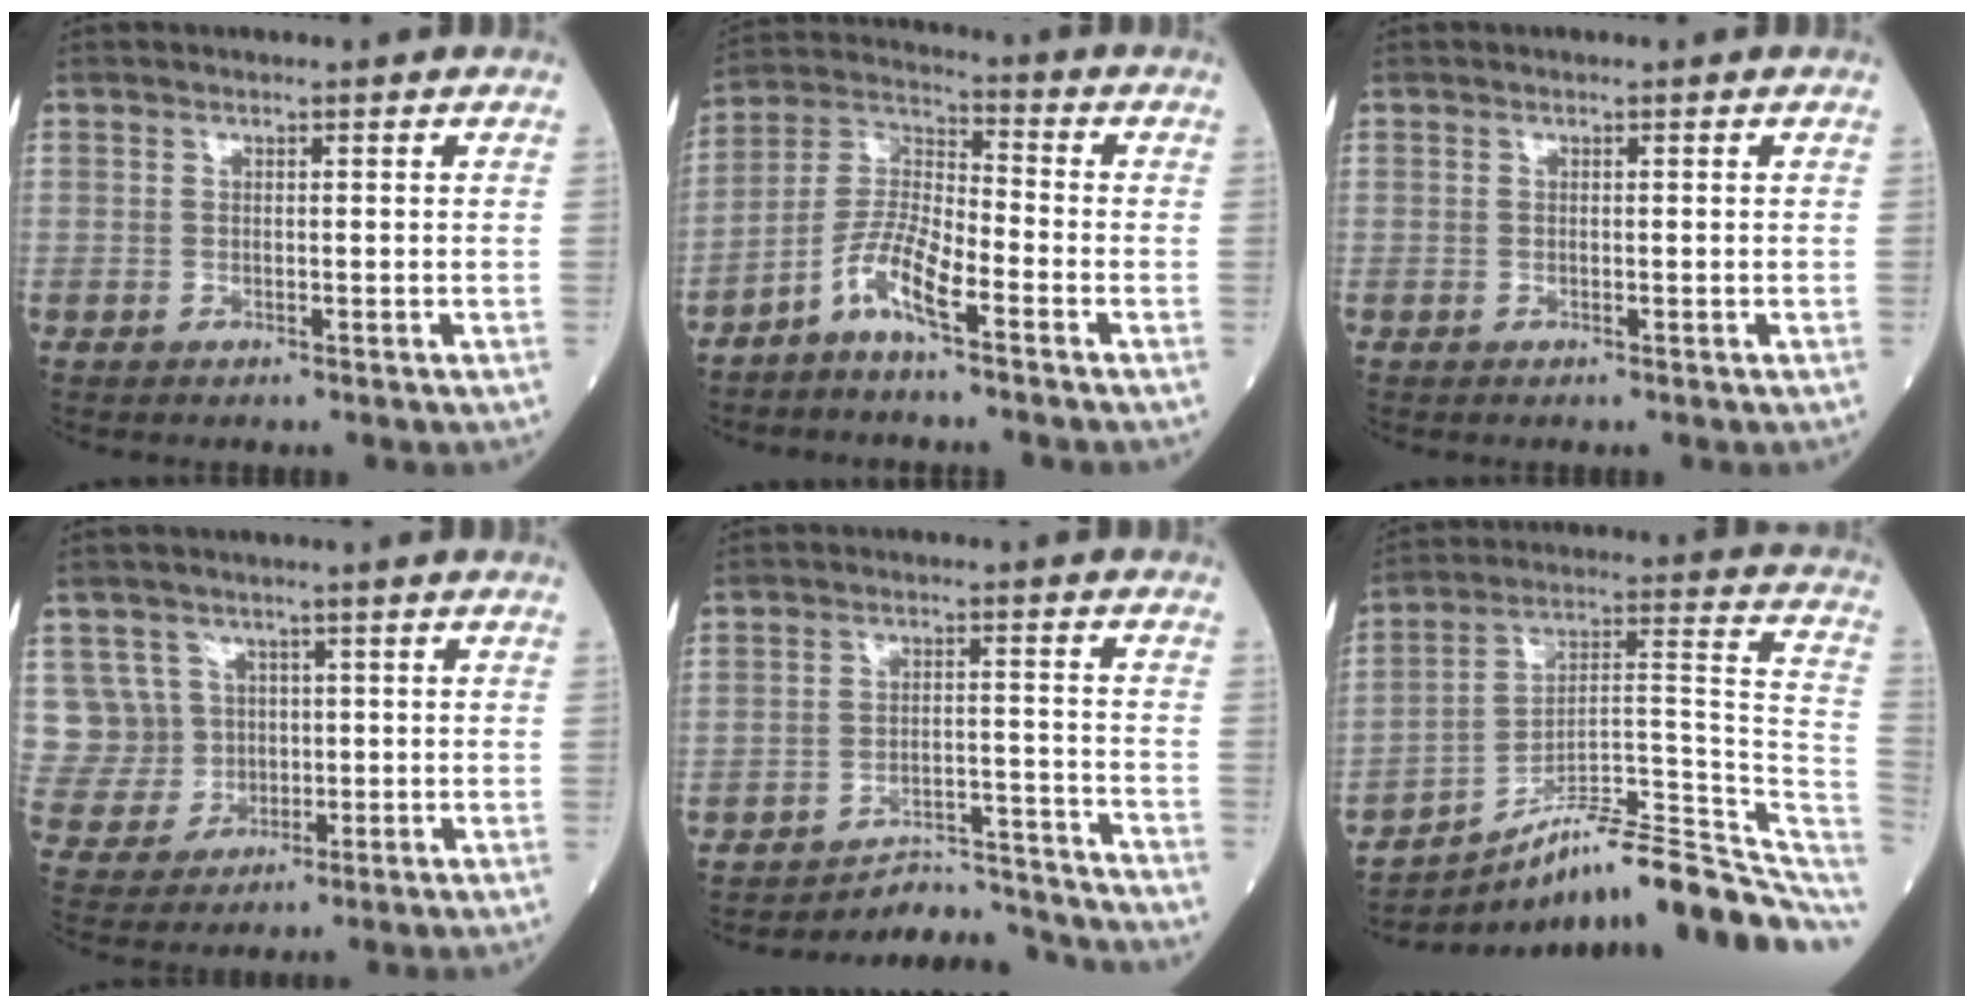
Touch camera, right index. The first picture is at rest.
{"total": 7.7, "force": [-4.6, 1.3, 6.0], "torque": [-0.129, 0.005, -0.098]}
{"total": 0.0}
{"total": 8.2, "force": [2.0, 7.9, 0.5], "torque": [-0.022, 0.034, 0.051]}
{"total": 9.6, "force": [-9.5, -0.2, -1.2], "torque": [0.019, 0.029, -0.141]}
{"total": 19.4, "force": [-14.6, 2.9, 12.4], "torque": [-0.124, 0.059, -0.223]}